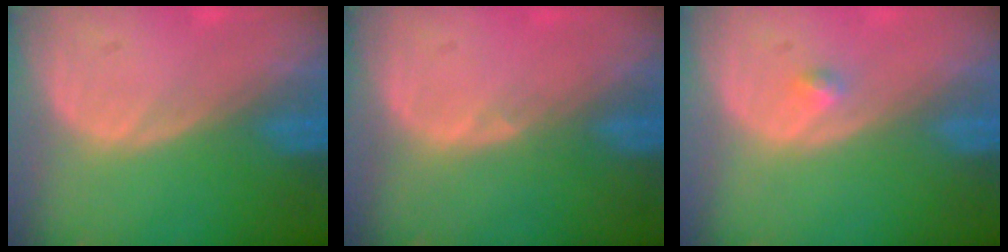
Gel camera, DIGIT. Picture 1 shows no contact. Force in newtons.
{"total": 0.6, "press": 0.5, "slide": 0.3}
{"total": 1.2, "press": 1.1, "slide": 0.6}